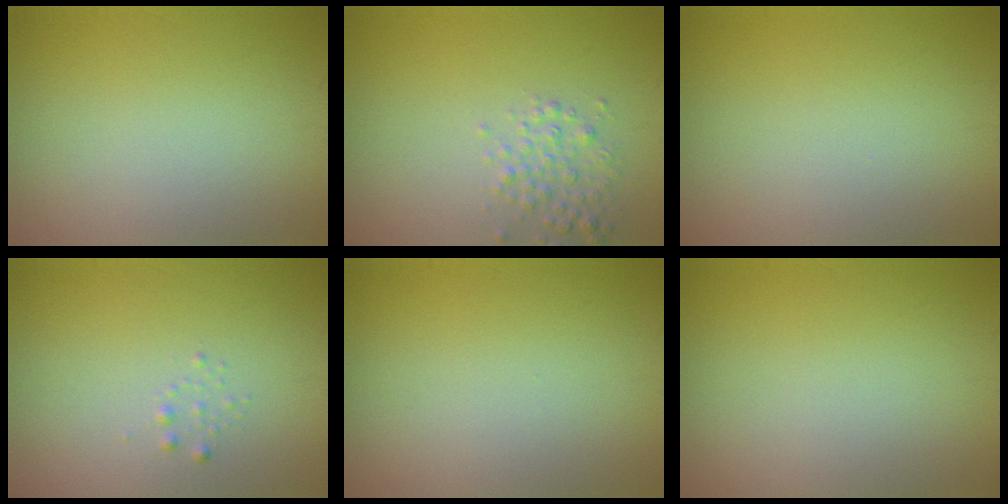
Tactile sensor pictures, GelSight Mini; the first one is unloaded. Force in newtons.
{"total": 2.1, "press": 2.1, "slide": 0.0}
{"total": 0.0}
{"total": 0.6, "press": 0.6, "slide": 0.1}
{"total": 0.0}
{"total": 0.0}